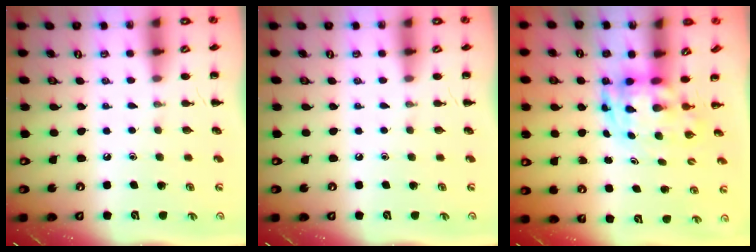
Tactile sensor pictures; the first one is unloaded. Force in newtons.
{"total": 0.0}
{"total": 3.6, "press": 3.5, "slide": 0.8}